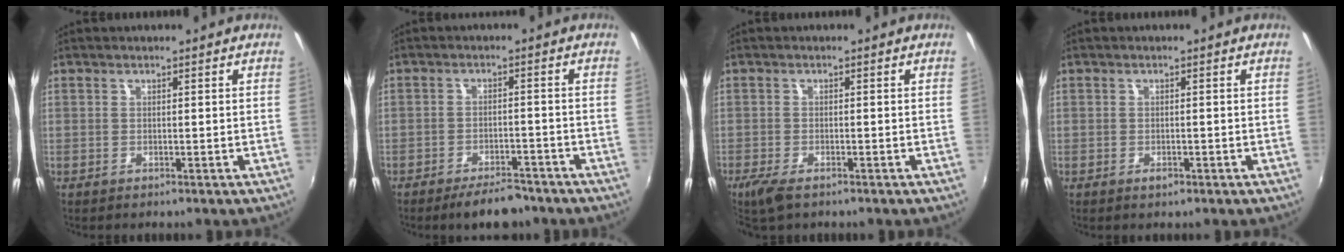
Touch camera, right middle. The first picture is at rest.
{"total": 6.7, "force": [-5.6, 2.2, 3.1], "torque": [-0.069, 0.003, -0.078]}
{"total": 4.0, "force": [-2.8, 1.4, 2.5], "torque": [-0.063, -0.014, -0.054]}
{"total": 1.0, "force": [-0.6, 0.6, 0.5], "torque": [-0.008, -0.001, -0.009]}